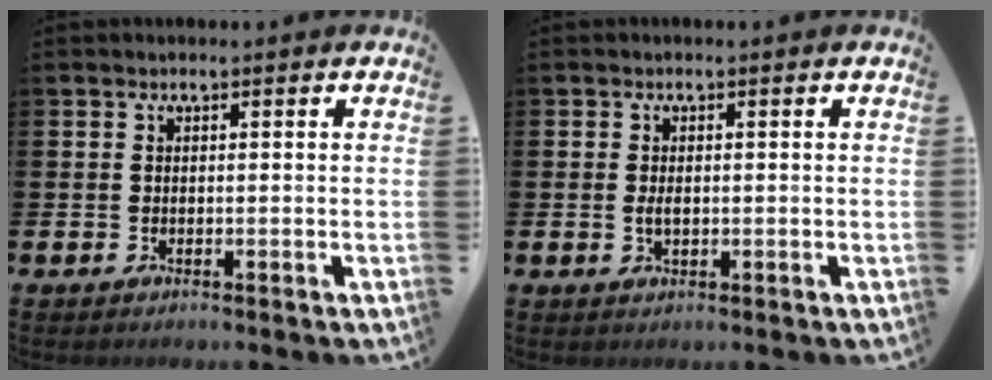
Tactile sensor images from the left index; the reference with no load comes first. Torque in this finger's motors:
{"motor_torque": [0.58, -0.04, 0.02, 0.07]}